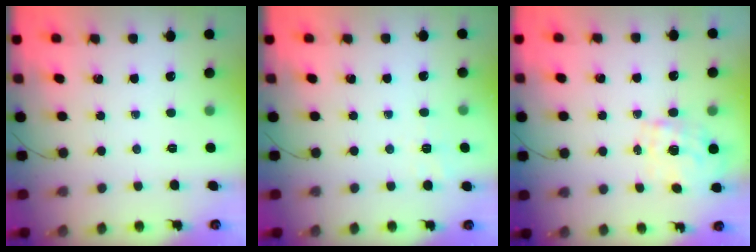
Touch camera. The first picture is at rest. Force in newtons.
{"total": 1.9, "press": 0.5, "slide": 1.9}
{"total": 1.0, "press": 0.8, "slide": 0.6}